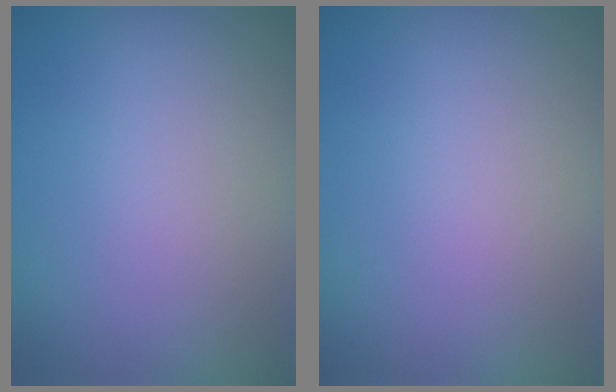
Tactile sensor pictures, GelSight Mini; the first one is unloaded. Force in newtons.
{"total": 0.0}